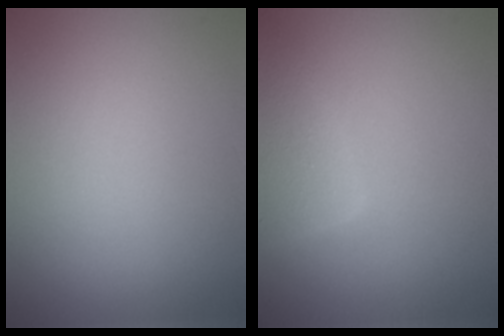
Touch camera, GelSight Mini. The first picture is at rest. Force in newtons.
{"total": 3.8, "press": 3.8, "slide": 0.2}